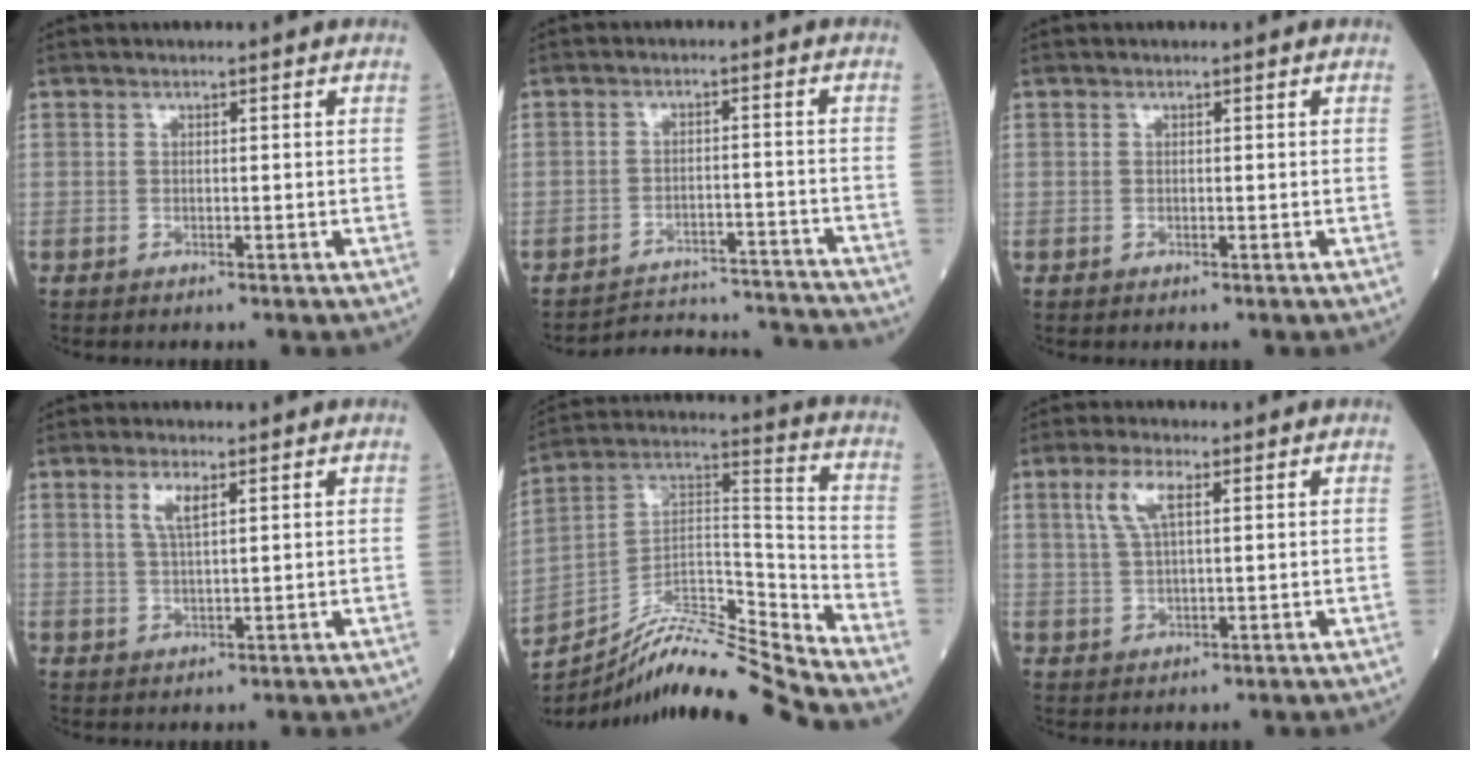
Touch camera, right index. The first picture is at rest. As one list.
[{"total": 13.6, "force": [-13.6, -0.1, 0.4], "torque": [0.002, 0.017, -0.179]}, {"total": 0.0}, {"total": 3.3, "force": [1.5, 0.5, 2.9], "torque": [-0.063, 0.001, 0.030]}, {"total": 16.5, "force": [-15.6, -1.2, 5.2], "torque": [-0.090, 0.045, -0.275]}, {"total": 4.7, "force": [1.9, 1.1, 4.1], "torque": [-0.094, 0.011, 0.042]}]